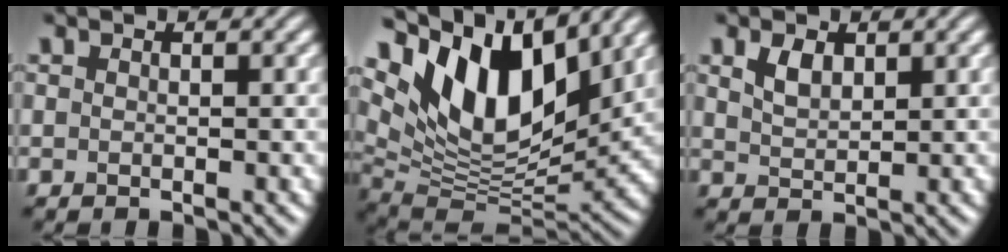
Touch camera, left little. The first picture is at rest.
{"total": 13.0, "force": [6.5, 6.4, 9.2], "torque": [-0.164, 0.011, 0.116]}
{"total": 2.0, "force": [1.2, 1.1, 1.2], "torque": [-0.028, 0.001, 0.027]}